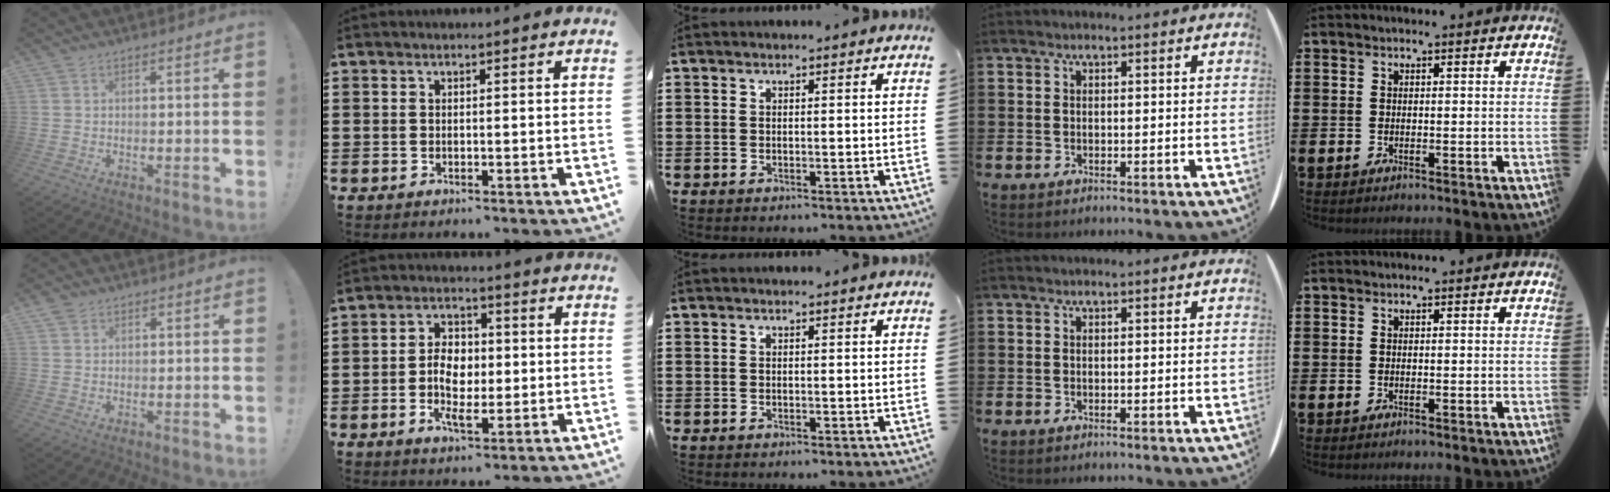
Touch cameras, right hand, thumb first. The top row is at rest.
{"thumb": {"total": 1.5, "force": [1.0, 1.0, 0.2], "torque": [-0.004, 0.000, 0.021]}, "index": {"total": 6.1, "force": [-0.7, 3.8, 4.8], "torque": [-0.093, 0.007, -0.017]}}